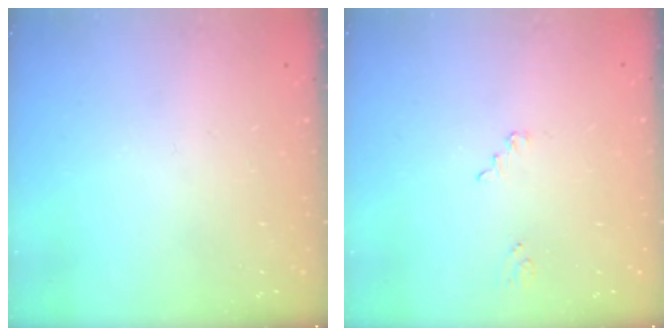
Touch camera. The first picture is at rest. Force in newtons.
{"total": 1.2, "press": 1.2, "slide": 0.1}